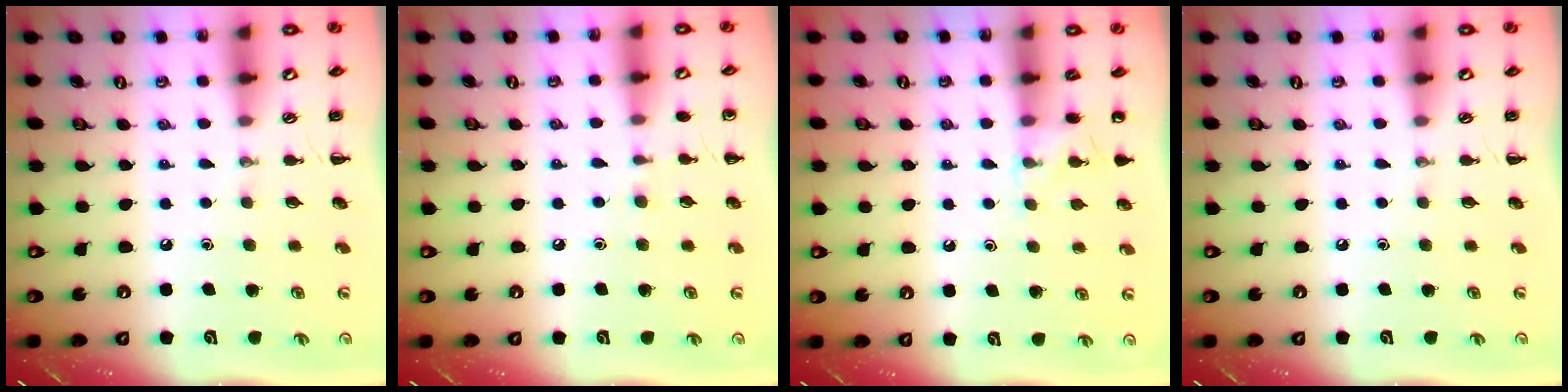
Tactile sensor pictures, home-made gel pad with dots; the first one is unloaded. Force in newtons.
{"total": 5.4, "press": 5.1, "slide": 1.7}
{"total": 5.8, "press": 5.5, "slide": 1.7}
{"total": 0.0}